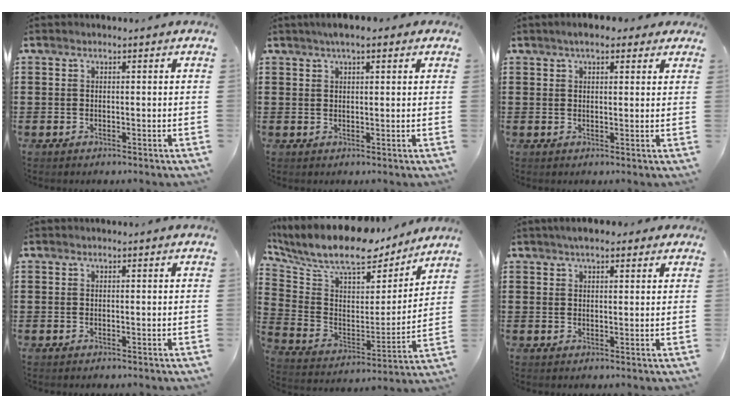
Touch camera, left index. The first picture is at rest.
{"total": 2.9, "force": [1.9, 0.9, 2.0], "torque": [-0.043, 0.008, 0.033]}
{"total": 3.7, "force": [2.7, 1.4, 2.2], "torque": [-0.041, 0.005, 0.046]}
{"total": 0.0}
{"total": 11.8, "force": [9.9, 3.3, 5.7], "torque": [-0.145, -0.062, 0.172]}
{"total": 3.2, "force": [2.4, 1.2, 1.7], "torque": [-0.038, 0.009, 0.043]}